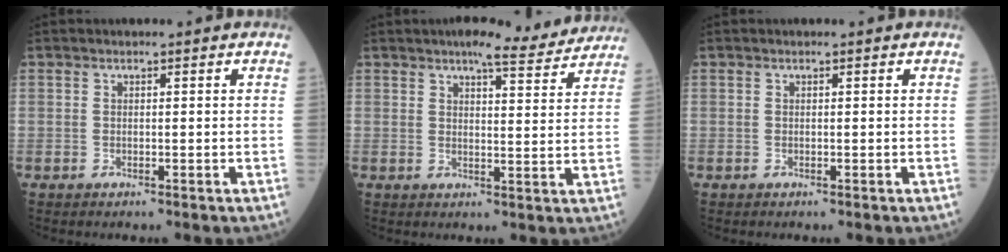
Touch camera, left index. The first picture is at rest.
{"total": 8.4, "force": [7.7, 1.1, 3.3], "torque": [-0.047, 0.006, 0.086]}
{"total": 0.0}